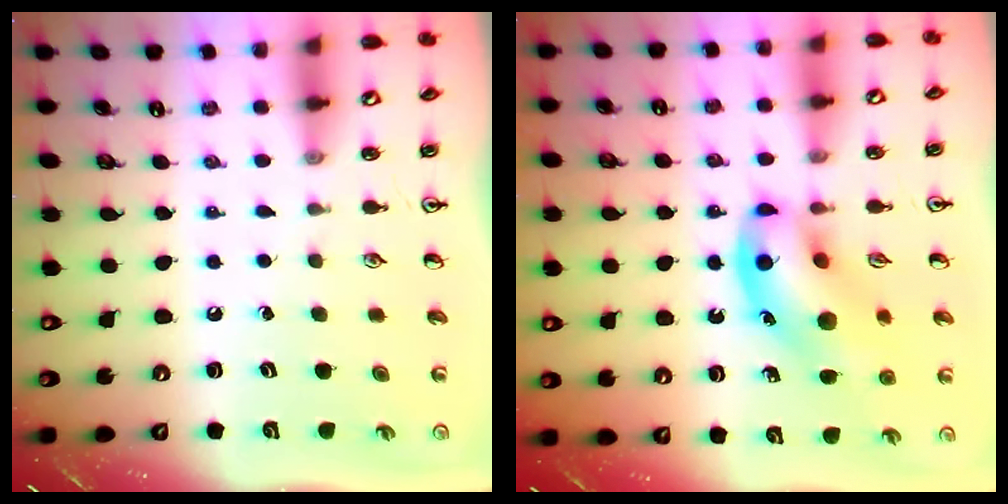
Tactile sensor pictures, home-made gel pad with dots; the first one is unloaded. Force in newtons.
{"total": 14.6, "press": 14.3, "slide": 2.6}